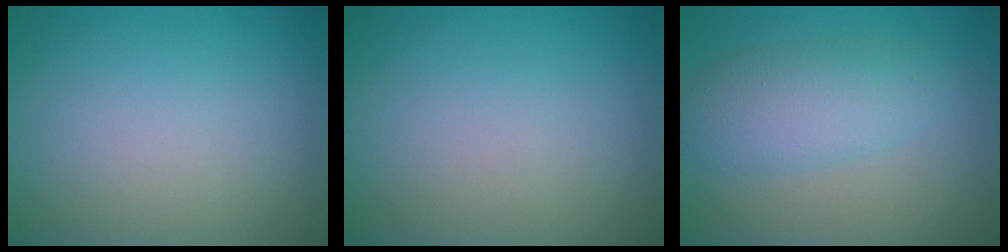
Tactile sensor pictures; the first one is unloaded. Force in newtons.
{"total": 0.0}
{"total": 4.4, "press": 4.4, "slide": 0.0}